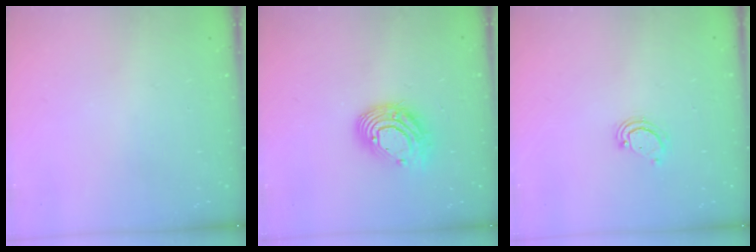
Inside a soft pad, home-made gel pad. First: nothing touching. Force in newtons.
{"total": 13.9, "press": 13.9, "slide": 1.2}
{"total": 2.3, "press": 2.3, "slide": 0.3}